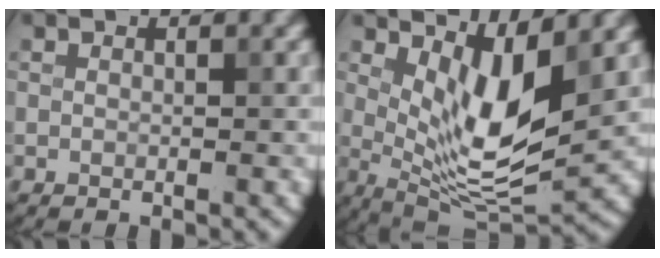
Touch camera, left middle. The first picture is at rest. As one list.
[{"total": 8.0, "force": [2.1, 2.8, 7.2], "torque": [-0.130, -0.019, 0.040]}]